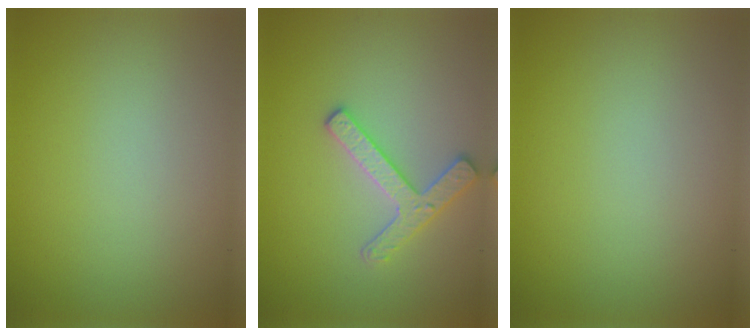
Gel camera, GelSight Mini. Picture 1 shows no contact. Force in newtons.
{"total": 2.7, "press": 2.6, "slide": 0.7}
{"total": 0.0}